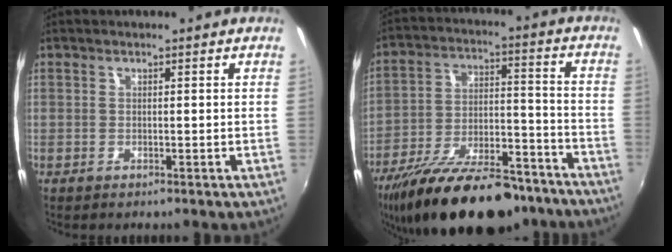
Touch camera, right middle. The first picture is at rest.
{"total": 24.9, "force": [-18.9, 9.1, 13.4], "torque": [-0.240, -0.016, -0.281]}